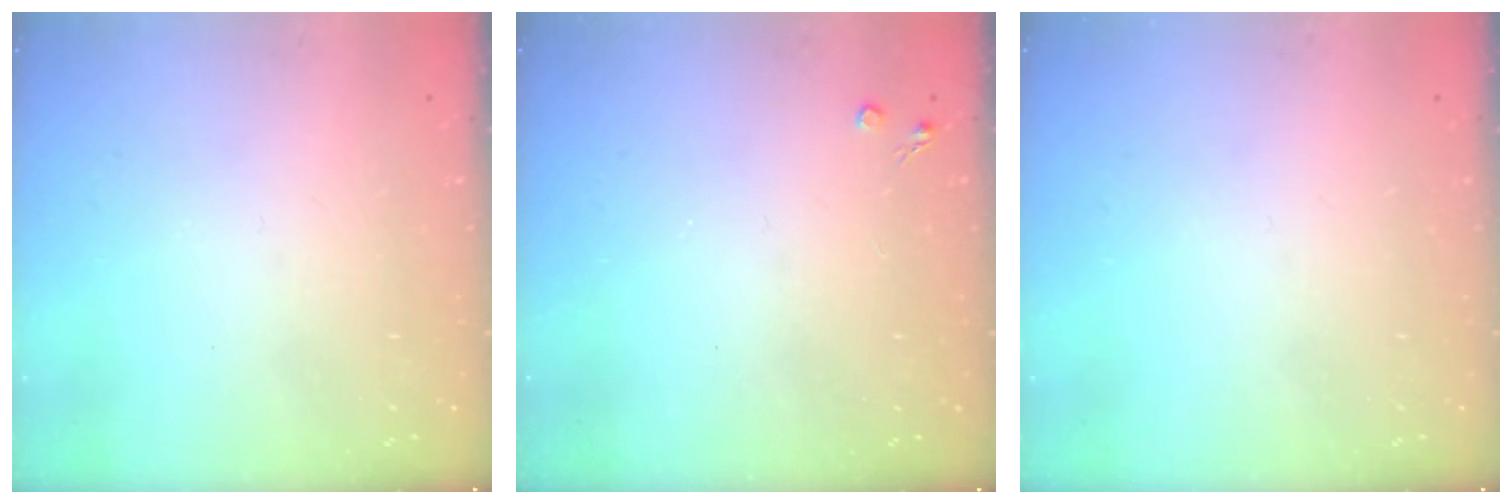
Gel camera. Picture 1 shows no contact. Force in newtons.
{"total": 2.6, "press": 2.5, "slide": 0.4}
{"total": 0.0}